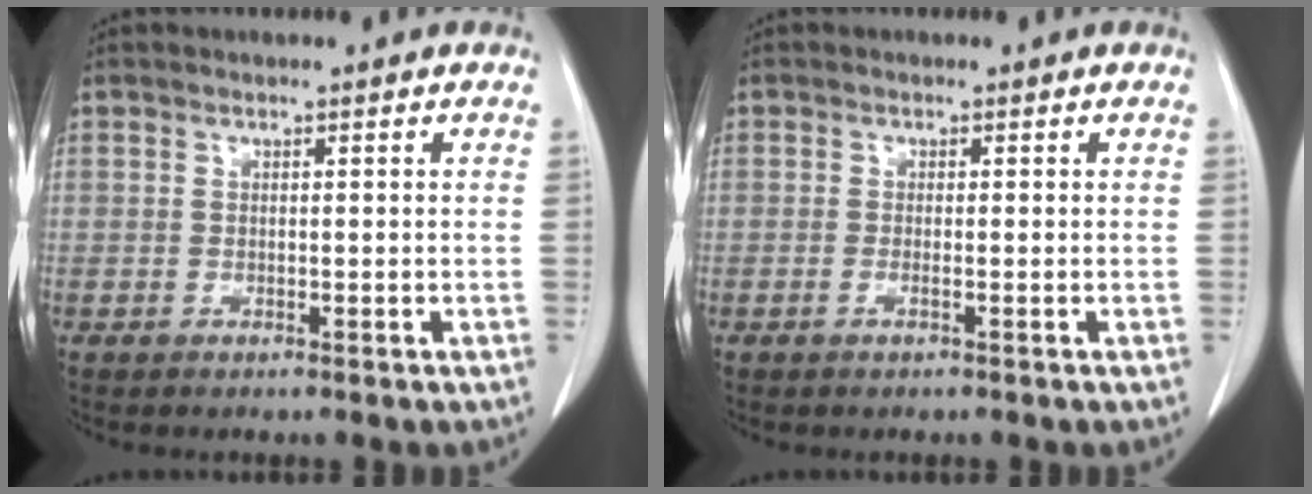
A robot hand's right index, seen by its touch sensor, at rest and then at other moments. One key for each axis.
{"total": 0.8, "fx": -0.4, "fy": 0.0, "fz": 0.7, "tx": -0.015, "ty": 0.000, "tz": -0.007}